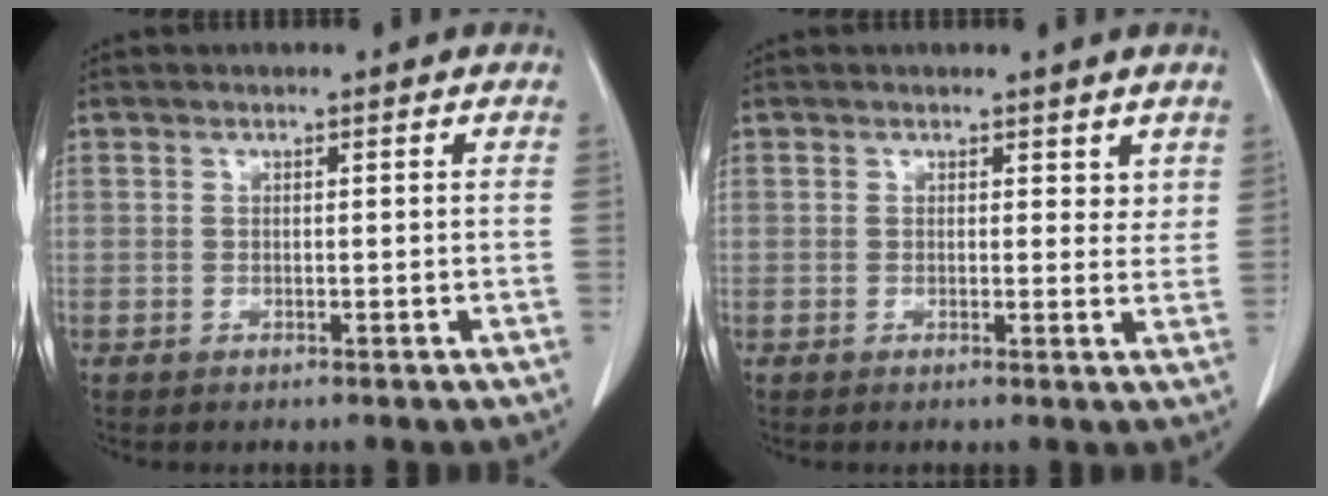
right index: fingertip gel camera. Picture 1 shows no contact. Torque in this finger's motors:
{"motor_torque": [-0.12, 0.15, -0.01, -0.01]}